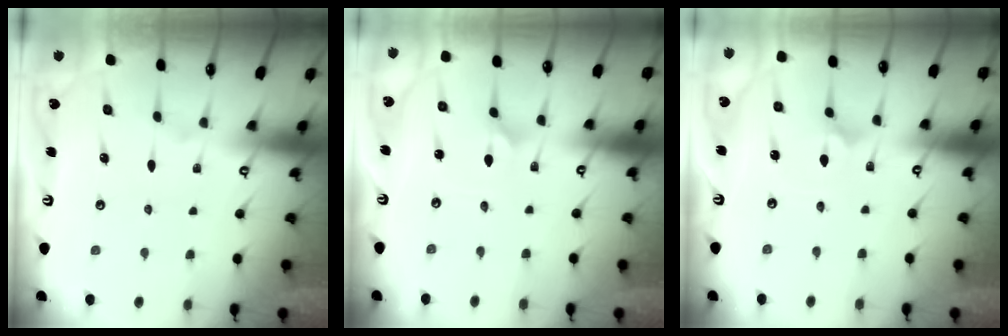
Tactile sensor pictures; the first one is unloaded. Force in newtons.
{"total": 0.7, "press": 0.7, "slide": 0.0}
{"total": 2.3, "press": 2.3, "slide": 0.2}